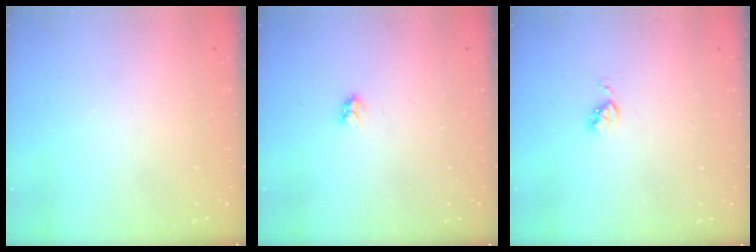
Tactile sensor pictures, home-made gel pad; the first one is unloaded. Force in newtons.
{"total": 3.0, "press": 3.0, "slide": 0.3}
{"total": 3.9, "press": 3.9, "slide": 0.4}